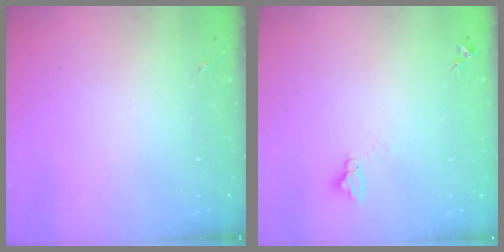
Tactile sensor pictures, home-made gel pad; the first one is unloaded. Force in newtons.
{"total": 3.9, "press": 3.8, "slide": 0.3}